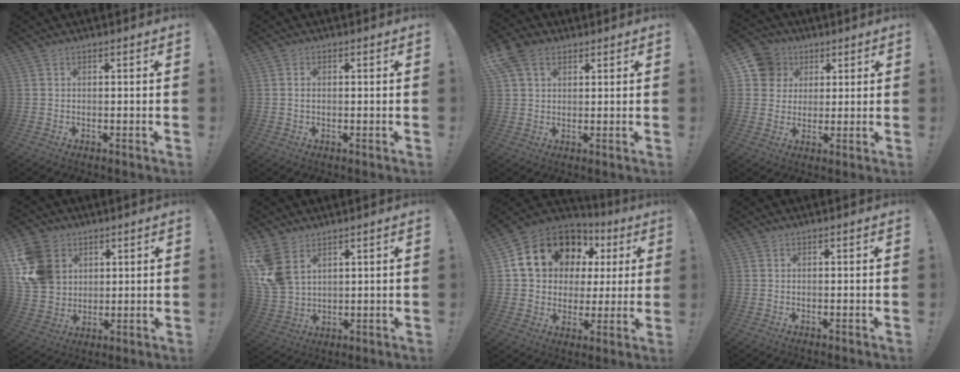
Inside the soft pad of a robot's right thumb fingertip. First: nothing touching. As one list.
[{"total": 1.0, "force": [0.0, 0.8, 0.6], "torque": [-0.016, 0.005, 0.000]}, {"total": 8.1, "force": [3.8, 5.7, 4.3], "torque": [-0.077, 0.002, 0.079]}, {"total": 10.3, "force": [3.7, 9.3, 2.3], "torque": [-0.028, -0.014, 0.077]}, {"total": 14.8, "force": [4.6, 12.4, 6.7], "torque": [-0.126, -0.017, 0.096]}, {"total": 10.3, "force": [5.2, 6.7, 6.0], "torque": [-0.126, -0.024, 0.105]}, {"total": 17.4, "force": [8.3, 12.5, 8.7], "torque": [-0.145, -0.035, 0.173]}, {"total": 0.0}]